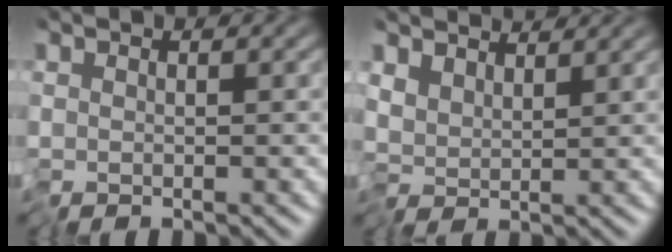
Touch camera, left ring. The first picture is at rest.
{"total": 2.7, "force": [2.0, 1.2, 1.3], "torque": [-0.023, 0.009, 0.028]}